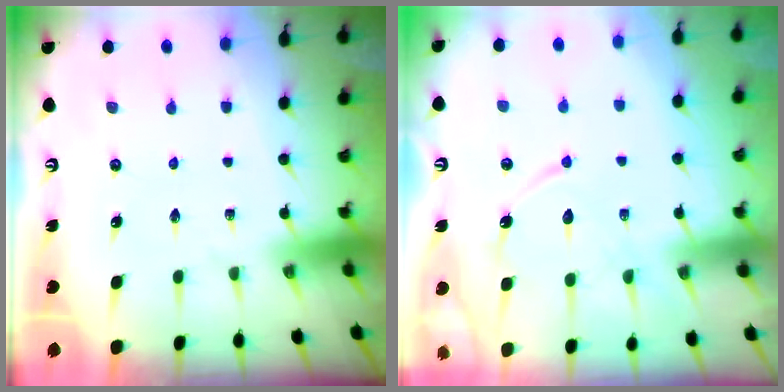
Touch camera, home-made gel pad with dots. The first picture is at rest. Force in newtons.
{"total": 12.5, "press": 12.4, "slide": 1.1}